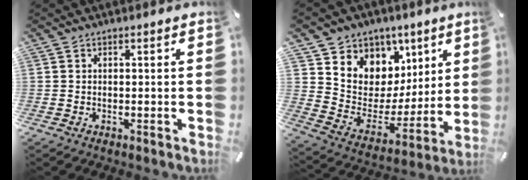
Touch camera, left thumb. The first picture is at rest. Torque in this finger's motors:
{"motor_torque": [1.01, 0.98, 1.41, -1.35, 0.27]}